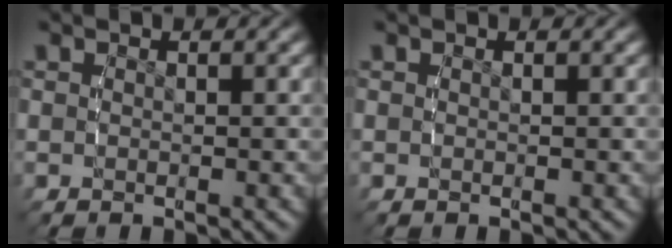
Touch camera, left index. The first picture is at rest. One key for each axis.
{"total": 0.0}